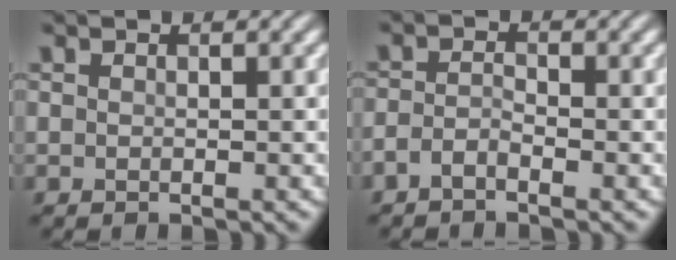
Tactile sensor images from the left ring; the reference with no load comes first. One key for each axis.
{"total": 1.5, "fx": -1.0, "fy": 0.4, "fz": 0.9, "tx": -0.022, "ty": 0.002, "tz": -0.025}